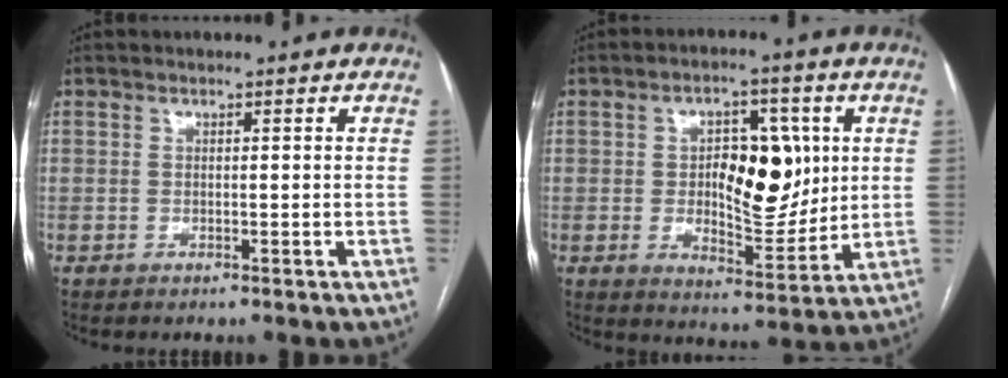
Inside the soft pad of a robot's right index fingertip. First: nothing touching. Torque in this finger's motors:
{"motor_torque": [0.45, 0.19, 0.20, 0.08]}